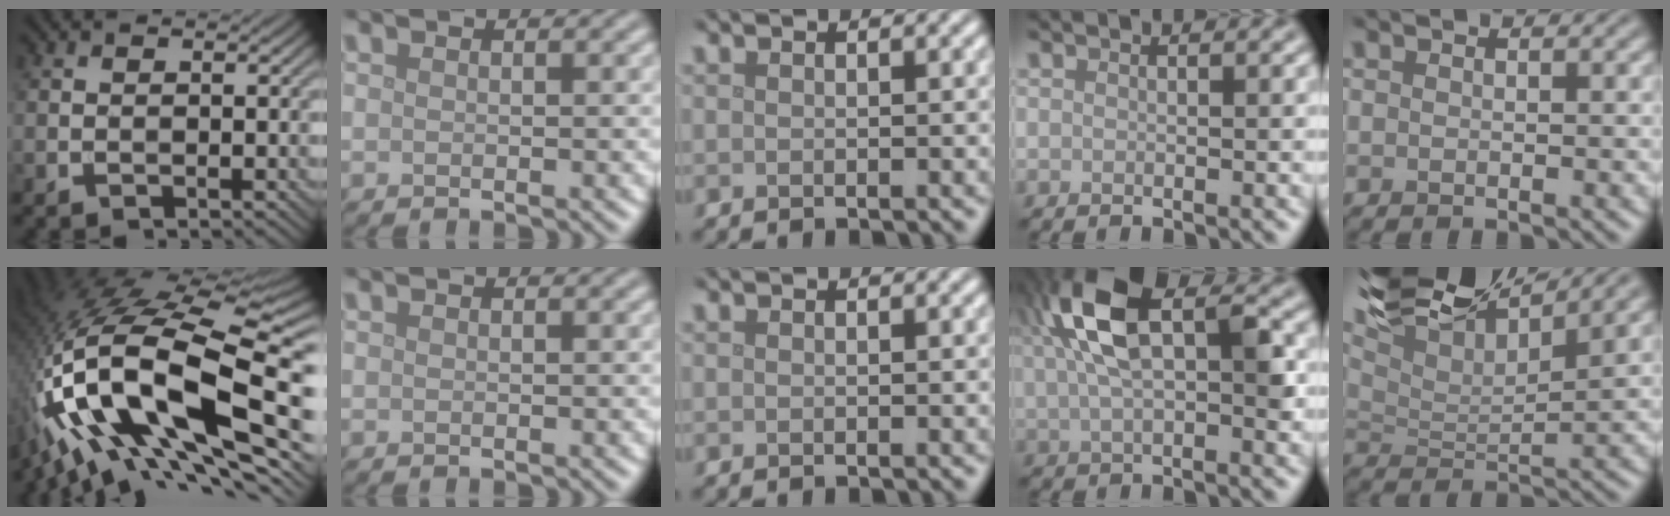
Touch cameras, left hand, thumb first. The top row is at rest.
{"thumb": {"total": 20.0, "force": [-4.7, 9.0, 17.2], "torque": [-0.343, 0.003, -0.099]}, "ring": {"total": 8.8, "force": [2.3, 4.3, 7.3], "torque": [-0.141, 0.017, 0.033]}, "little": {"total": 11.0, "force": [8.4, 3.0, 6.4], "torque": [-0.127, 0.014, 0.134]}}